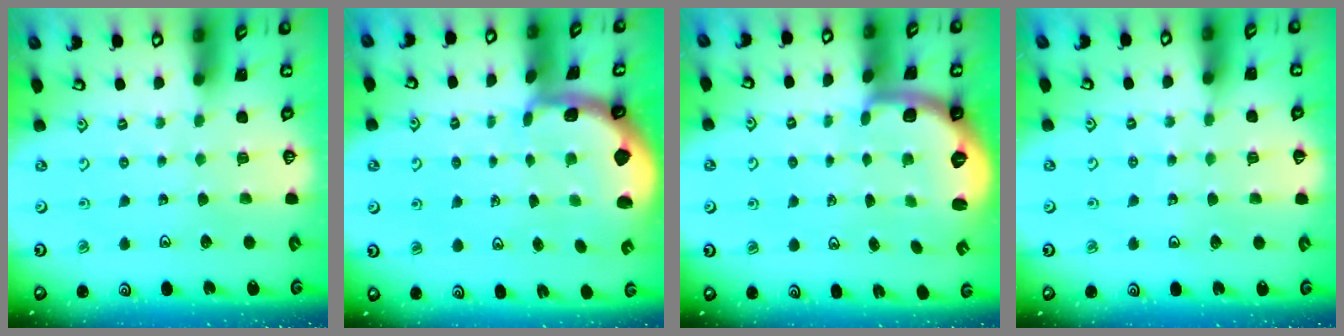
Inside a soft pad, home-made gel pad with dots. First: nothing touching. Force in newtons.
{"total": 1.0, "press": 0.9, "slide": 0.4}
{"total": 1.9, "press": 1.8, "slide": 0.4}
{"total": 2.9, "press": 2.8, "slide": 0.3}